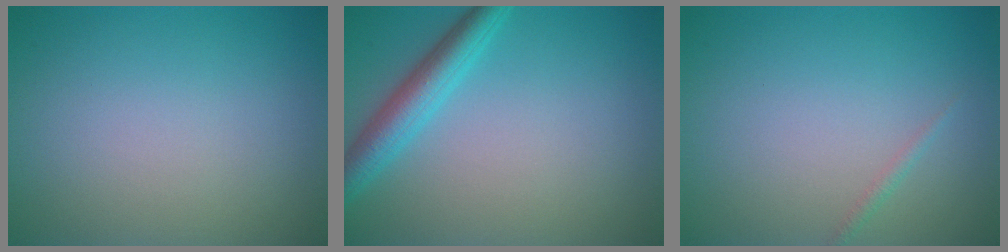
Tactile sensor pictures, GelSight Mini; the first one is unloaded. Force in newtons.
{"total": 3.7, "press": 3.7, "slide": 0.2}
{"total": 0.6, "press": 0.6, "slide": 0.0}